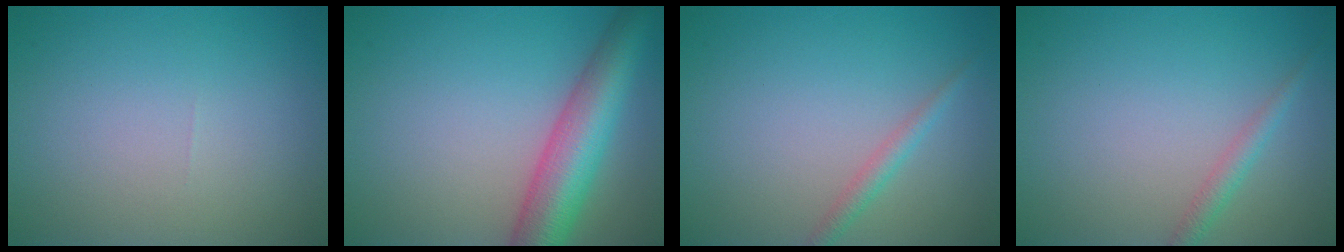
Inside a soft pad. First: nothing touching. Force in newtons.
{"total": 7.5, "press": 7.5, "slide": 0.3}
{"total": 1.4, "press": 1.4, "slide": 0.1}
{"total": 1.5, "press": 1.5, "slide": 0.0}